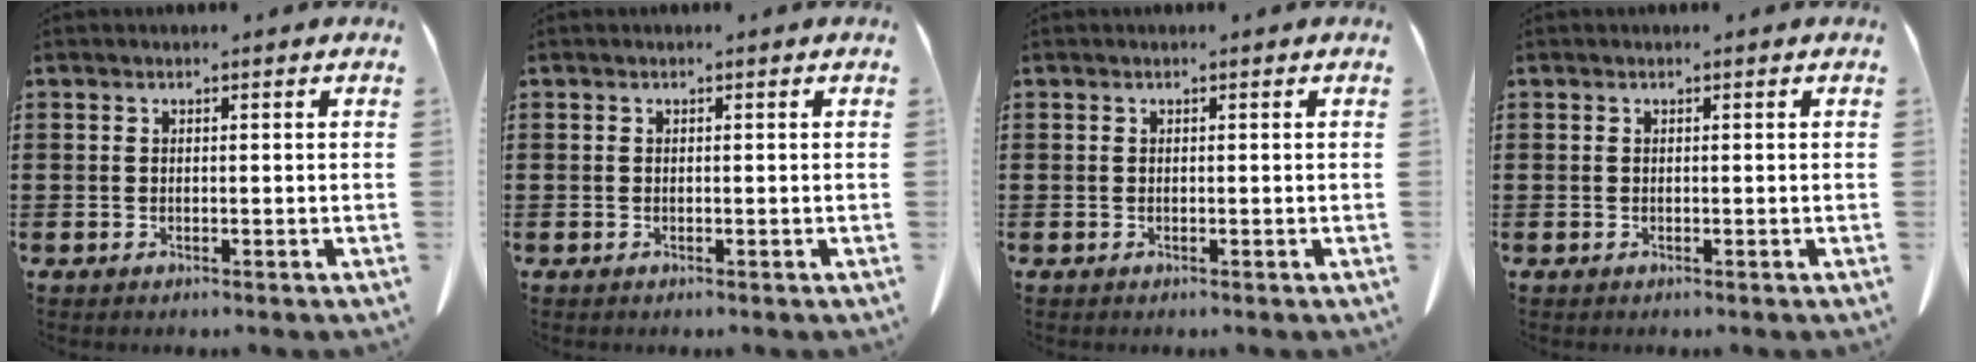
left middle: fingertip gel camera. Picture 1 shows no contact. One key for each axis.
{"total": 0.0}
{"total": 0.0}
{"total": 0.0}